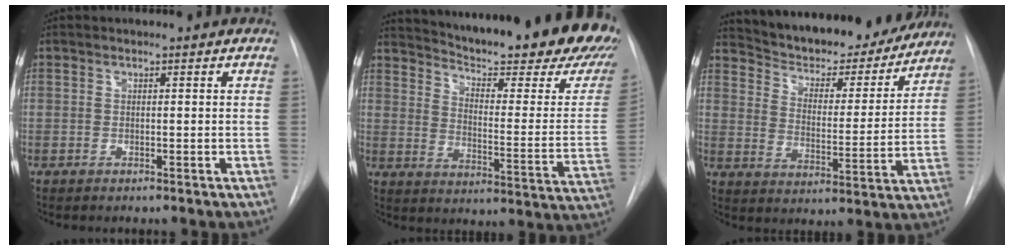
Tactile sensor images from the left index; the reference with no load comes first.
{"total": 31.6, "force": [26.9, 4.4, 16.0], "torque": [-0.224, -0.103, 0.335]}
{"total": 21.0, "force": [19.3, 5.1, 6.7], "torque": [-0.103, -0.011, 0.272]}